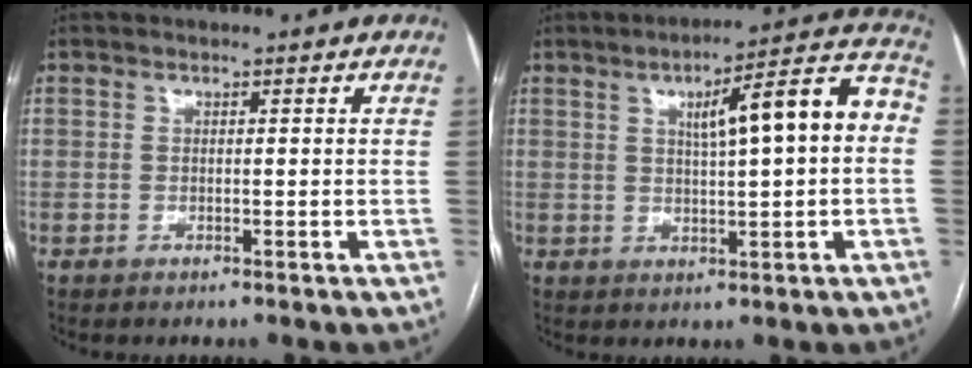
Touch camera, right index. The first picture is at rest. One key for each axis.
{"total": 12.5, "fx": 1.8, "fy": 1.7, "fz": 12.2, "tx": -0.166, "ty": 0.037, "tz": 0.023}